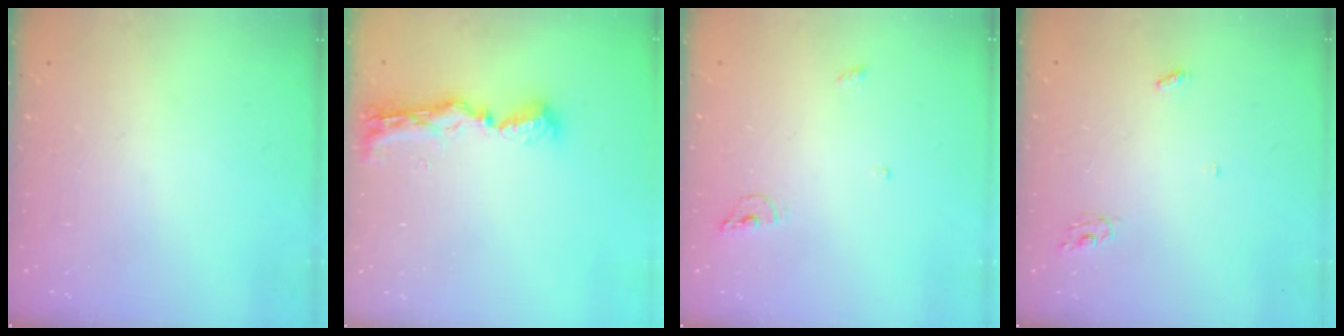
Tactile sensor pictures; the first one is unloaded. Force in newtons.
{"total": 8.7, "press": 8.7, "slide": 0.3}
{"total": 5.7, "press": 5.6, "slide": 1.2}
{"total": 3.7, "press": 3.7, "slide": 0.2}